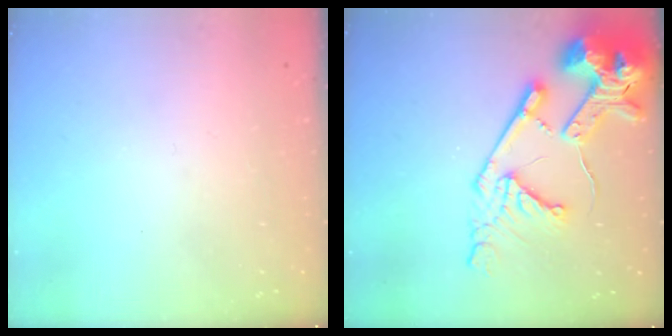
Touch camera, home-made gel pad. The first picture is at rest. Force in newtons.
{"total": 21.6, "press": 21.4, "slide": 2.4}